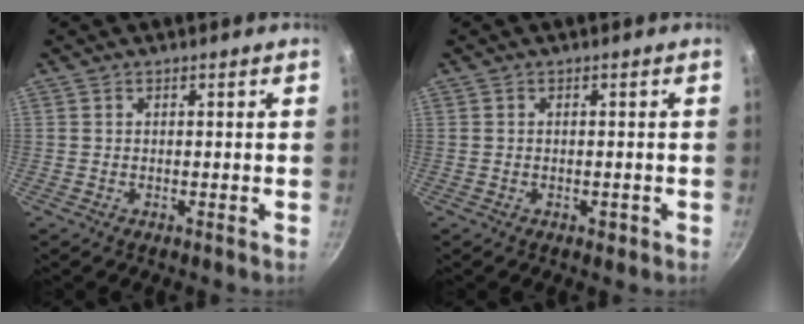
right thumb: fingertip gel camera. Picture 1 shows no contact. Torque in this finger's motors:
{"motor_torque": [0.03, 0.23, -0.06, -0.56, 0.11]}